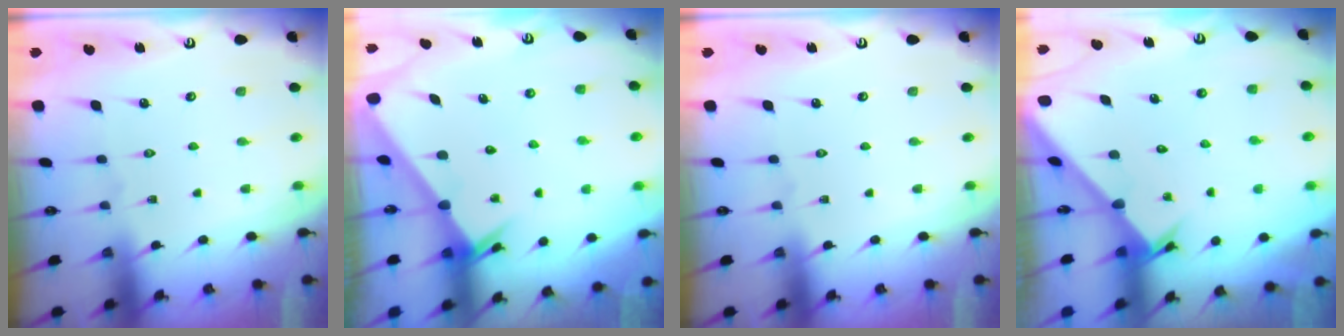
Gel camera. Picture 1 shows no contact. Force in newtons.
{"total": 2.3, "press": 2.3, "slide": 0.1}
{"total": 0.0}
{"total": 2.6, "press": 2.6, "slide": 0.3}